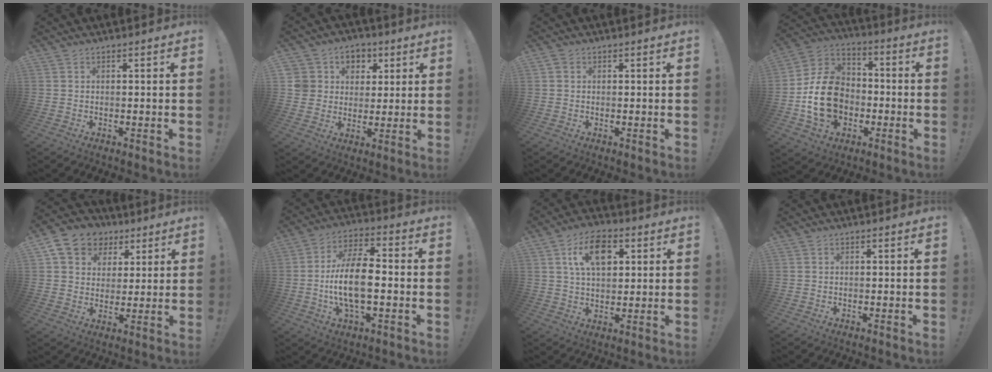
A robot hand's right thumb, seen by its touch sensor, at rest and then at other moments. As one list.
[{"total": 8.6, "force": [1.9, 8.1, 1.8], "torque": [-0.032, -0.005, 0.046]}, {"total": 0.8, "force": [0.2, 0.8, 0.1], "torque": [-0.008, 0.005, 0.005]}, {"total": 18.3, "force": [-3.9, 14.1, 11.0], "torque": [-0.203, 0.030, -0.060]}, {"total": 11.5, "force": [5.6, 9.2, 4.0], "torque": [-0.055, -0.030, 0.112]}, {"total": 14.1, "force": [-2.4, 6.2, 12.4], "torque": [-0.251, 0.007, -0.048]}, {"total": 11.8, "force": [4.2, 7.3, 8.3], "torque": [-0.121, 0.004, 0.073]}, {"total": 0.0}]